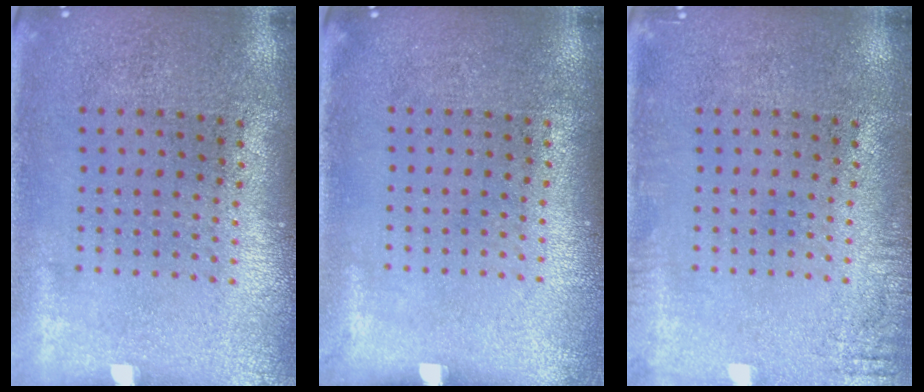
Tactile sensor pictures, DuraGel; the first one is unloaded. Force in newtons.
{"total": 0.0}
{"total": 1.7, "press": 1.7, "slide": 0.2}